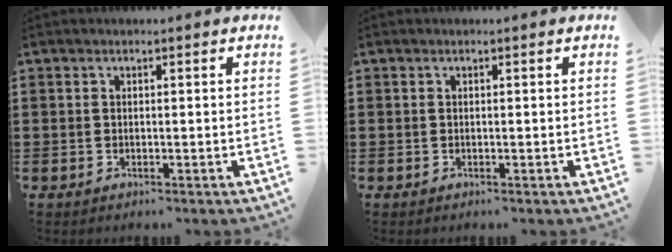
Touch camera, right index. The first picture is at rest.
{"total": 0.0}